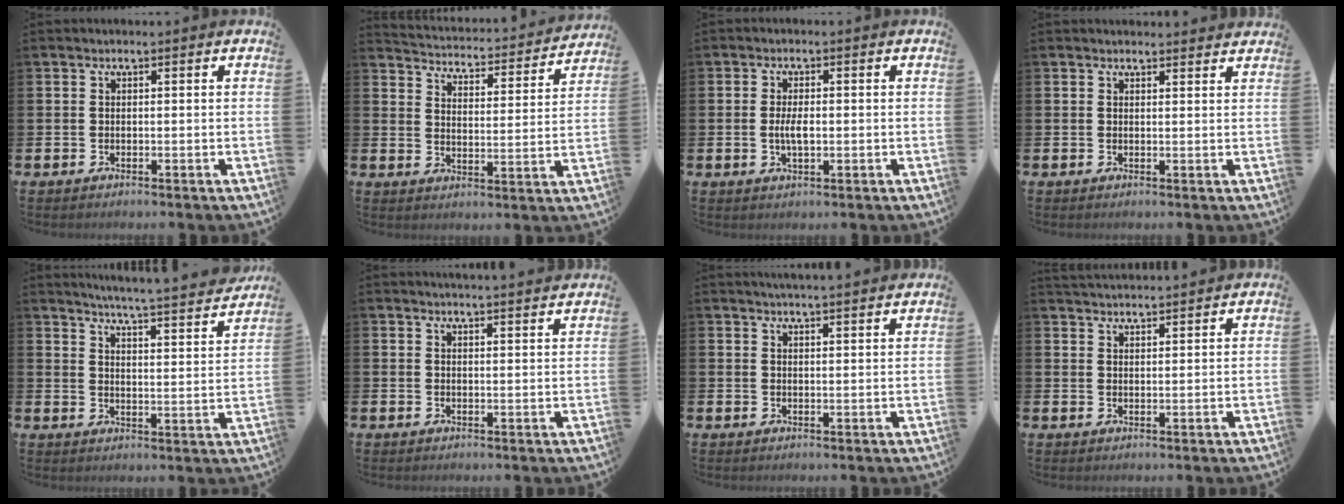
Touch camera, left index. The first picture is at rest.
{"total": 3.7, "force": [3.6, 0.7, 0.4], "torque": [-0.028, -0.039, 0.054]}
{"total": 3.0, "force": [-0.1, 1.3, 2.7], "torque": [-0.044, 0.000, -0.005]}
{"total": 1.6, "force": [1.6, 0.2, -0.1], "torque": [0.013, -0.008, 0.026]}
{"total": 5.4, "force": [5.3, -0.7, 1.1], "torque": [-0.034, -0.049, 0.086]}
{"total": 2.8, "force": [2.7, -0.4, 0.0], "torque": [0.011, -0.023, 0.047]}
{"total": 3.1, "force": [3.1, -0.4, 0.3], "torque": [-0.004, -0.016, 0.055]}
{"total": 3.0, "force": [3.0, 0.1, 0.0], "torque": [0.000, -0.017, 0.054]}